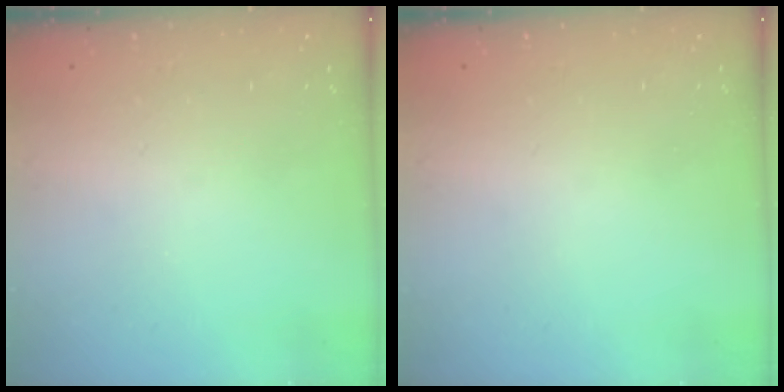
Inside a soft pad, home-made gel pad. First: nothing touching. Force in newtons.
{"total": 0.0}